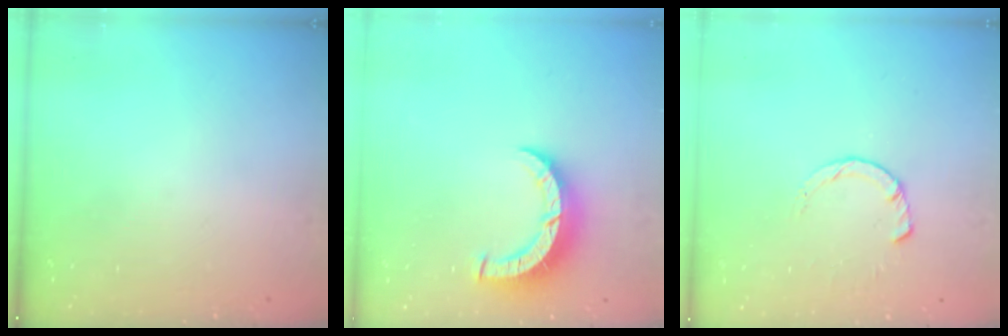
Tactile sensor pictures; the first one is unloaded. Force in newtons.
{"total": 8.3, "press": 8.3, "slide": 0.6}
{"total": 3.0, "press": 3.0, "slide": 0.4}